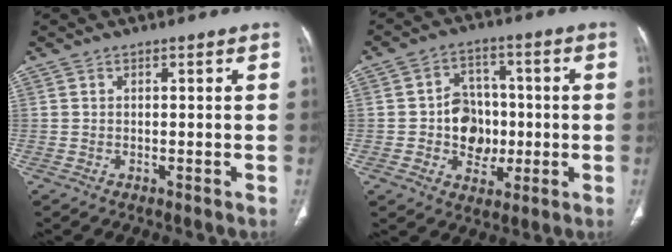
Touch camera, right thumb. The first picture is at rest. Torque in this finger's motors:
{"motor_torque": [2.53, 2.48, 0.62, -0.52, 0.02]}